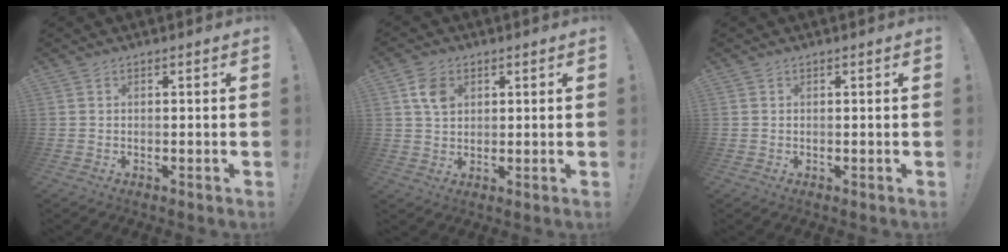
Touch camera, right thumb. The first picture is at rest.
{"total": 6.5, "force": [2.6, 4.8, 3.6], "torque": [-0.060, 0.003, 0.052]}
{"total": 1.4, "force": [0.5, 1.3, 0.0], "torque": [0.003, -0.005, 0.007]}